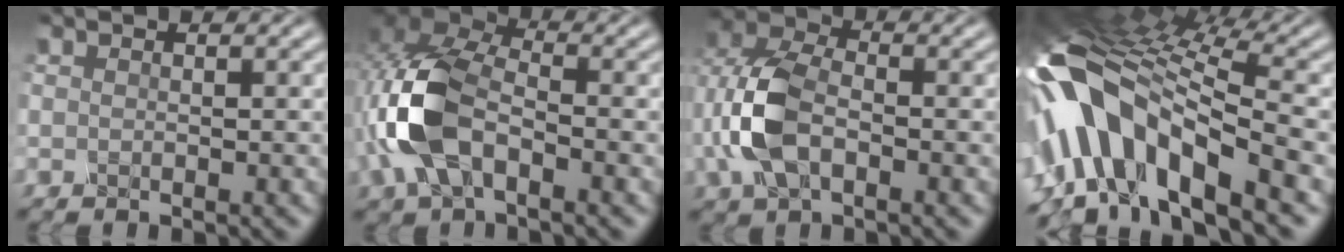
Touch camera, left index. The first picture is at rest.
{"total": 8.7, "force": [-2.2, 5.1, 6.7], "torque": [-0.164, 0.011, -0.060]}
{"total": 6.7, "force": [-1.2, 4.3, 5.0], "torque": [-0.125, 0.009, -0.034]}
{"total": 13.5, "force": [-4.2, 6.6, 11.0], "torque": [-0.203, 0.020, -0.083]}